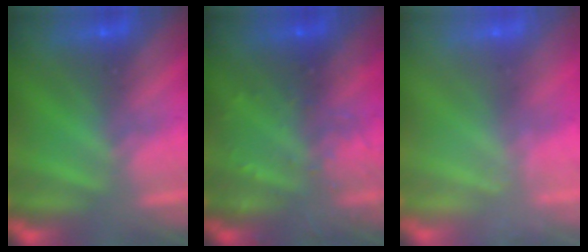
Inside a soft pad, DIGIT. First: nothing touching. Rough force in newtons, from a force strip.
{"total": 2.9}
{"total": 2.4}